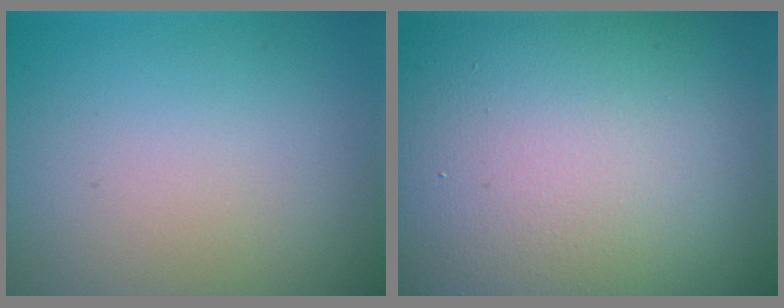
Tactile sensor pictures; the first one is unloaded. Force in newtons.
{"total": 24.5, "press": 24.4, "slide": 1.3}